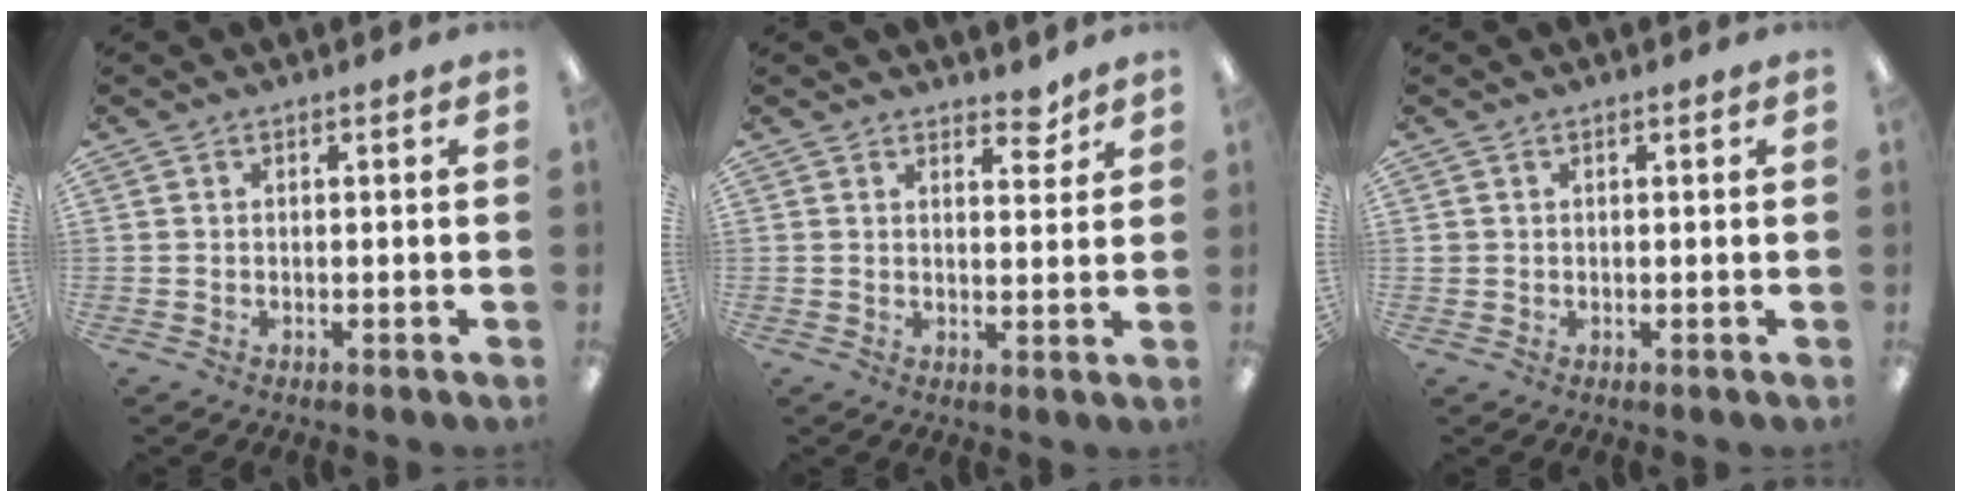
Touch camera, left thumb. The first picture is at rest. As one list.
[{"total": 4.1, "force": [3.5, 1.7, 1.4], "torque": [0.000, -0.023, 0.058]}, {"total": 0.9, "force": [0.2, 0.8, 0.2], "torque": [-0.003, 0.005, 0.002]}]